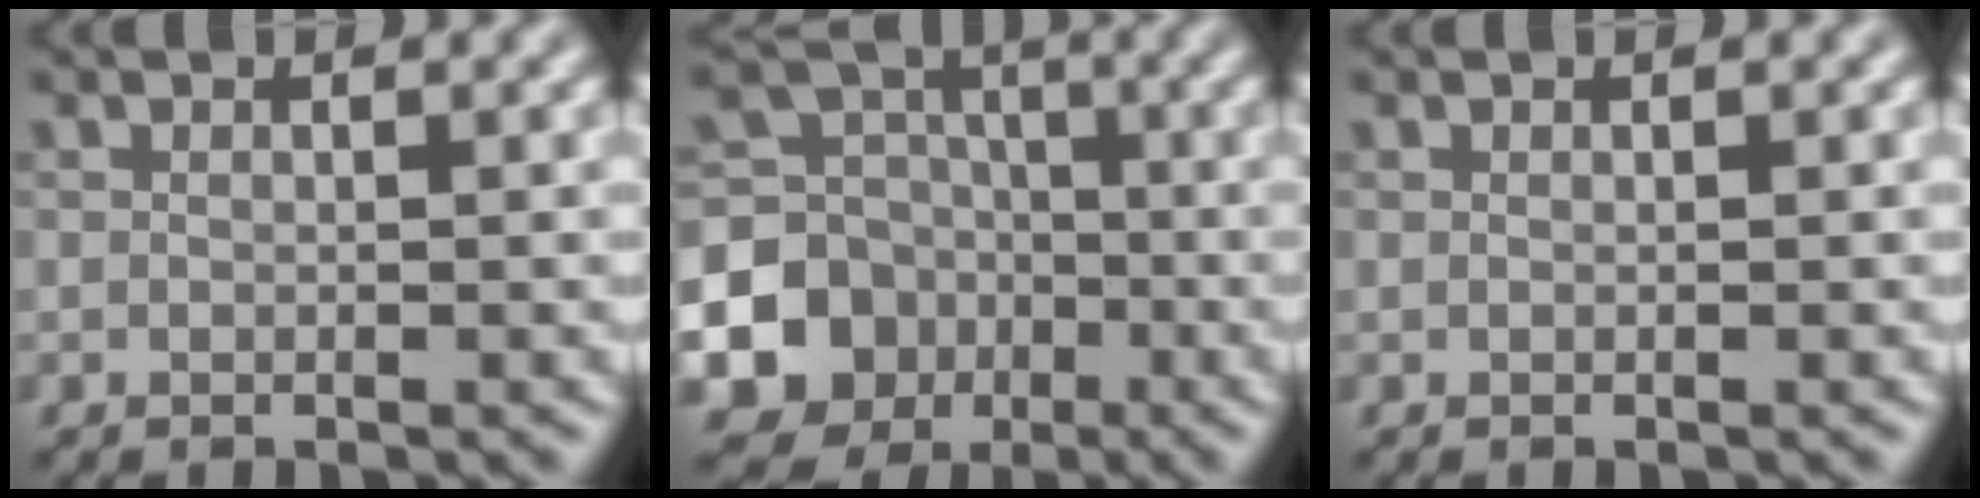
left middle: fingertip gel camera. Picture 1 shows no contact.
{"total": 10.3, "force": [-3.6, 9.3, 2.6], "torque": [-0.053, -0.027, -0.086]}
{"total": 0.0}